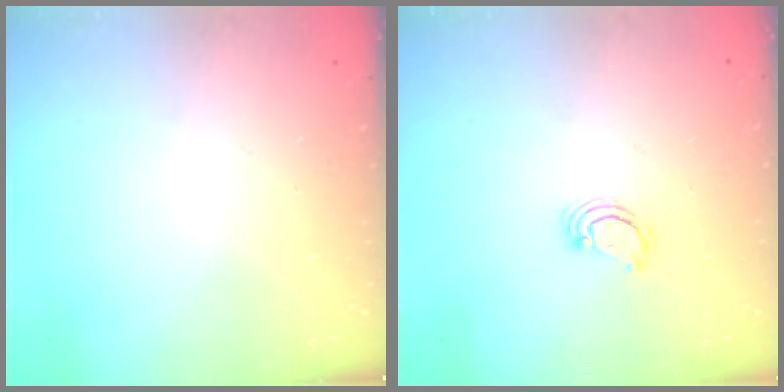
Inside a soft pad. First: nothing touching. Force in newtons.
{"total": 2.6, "press": 2.6, "slide": 0.3}